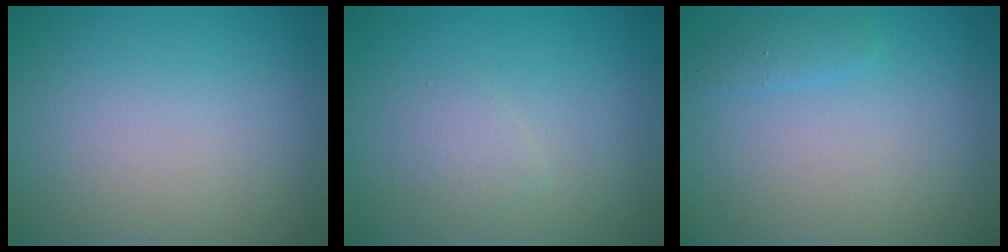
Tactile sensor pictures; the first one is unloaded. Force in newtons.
{"total": 1.1, "press": 1.1, "slide": 0.0}
{"total": 1.1, "press": 1.1, "slide": 0.1}